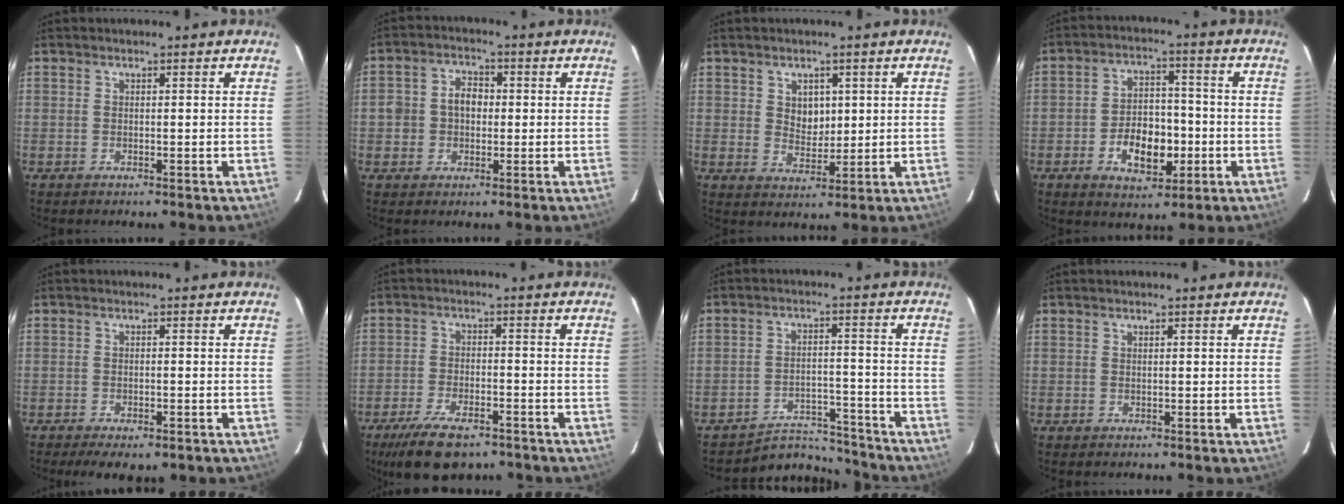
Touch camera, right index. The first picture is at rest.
{"total": 5.3, "force": [-0.3, 4.5, 2.8], "torque": [-0.054, 0.018, -0.003]}
{"total": 4.4, "force": [1.4, 3.4, 2.4], "torque": [-0.035, 0.002, 0.030]}
{"total": 10.4, "force": [-3.4, 6.4, 7.4], "torque": [-0.142, 0.018, -0.044]}
{"total": 6.3, "force": [-4.5, 2.3, 3.8], "torque": [-0.087, -0.018, -0.065]}
{"total": 11.6, "force": [-8.3, 4.6, 6.6], "torque": [-0.151, -0.017, -0.139]}
{"total": 9.1, "force": [-8.7, 2.5, -0.2], "torque": [-0.012, 0.030, -0.128]}
{"total": 0.0}